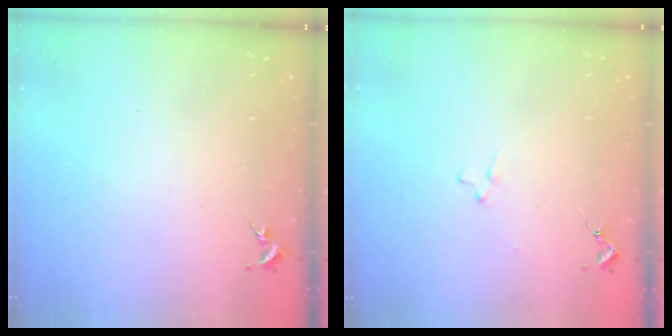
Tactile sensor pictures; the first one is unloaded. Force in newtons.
{"total": 1.1, "press": 1.1, "slide": 0.1}